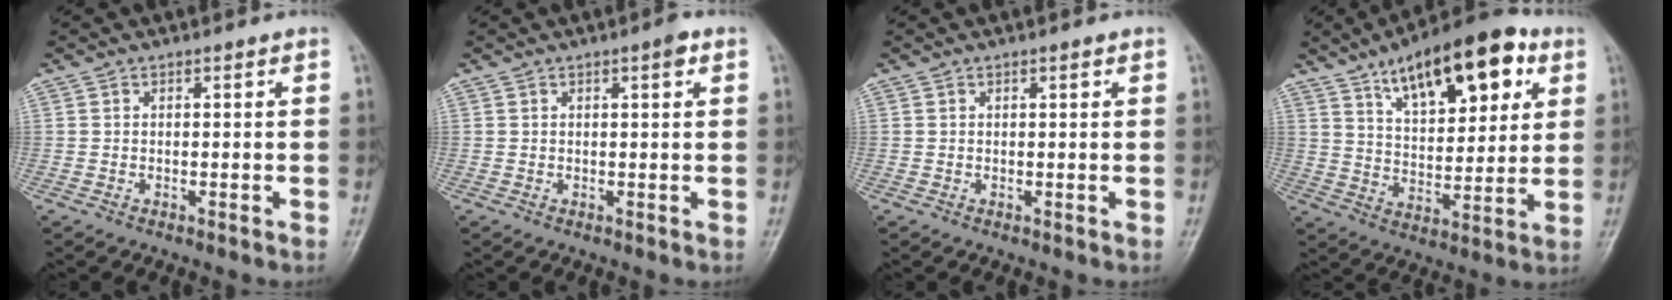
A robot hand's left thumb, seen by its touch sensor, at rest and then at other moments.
{"total": 1.9, "force": [1.0, 0.4, 1.6], "torque": [-0.022, -0.001, 0.012]}
{"total": 0.9, "force": [0.5, 0.3, 0.6], "torque": [-0.009, -0.001, 0.007]}
{"total": 19.1, "force": [9.6, 8.3, 14.2], "torque": [-0.174, -0.028, 0.154]}